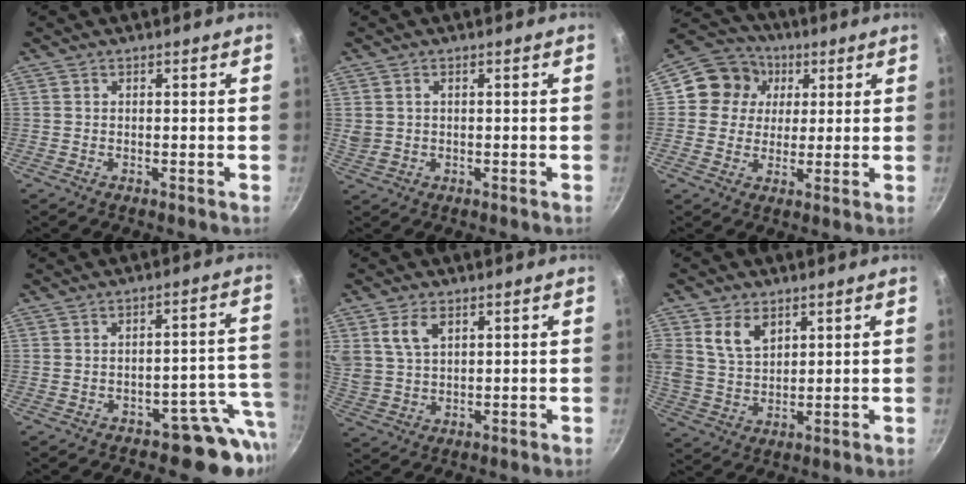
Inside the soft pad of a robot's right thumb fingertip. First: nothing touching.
{"total": 2.8, "force": [0.7, 2.1, 1.6], "torque": [-0.025, 0.000, 0.019]}
{"total": 10.2, "force": [2.7, 9.2, 3.4], "torque": [-0.026, 0.007, 0.028]}
{"total": 9.0, "force": [-5.4, 5.3, 4.9], "torque": [0.014, 0.059, -0.061]}
{"total": 6.5, "force": [2.9, 4.0, 4.2], "torque": [-0.071, -0.008, 0.064]}
{"total": 8.2, "force": [3.6, 5.6, 4.8], "torque": [-0.074, -0.018, 0.074]}